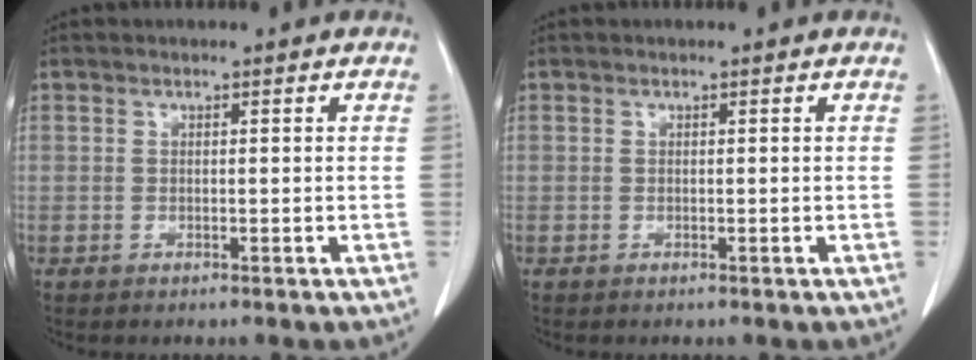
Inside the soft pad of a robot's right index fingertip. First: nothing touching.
{"total": 0.0}